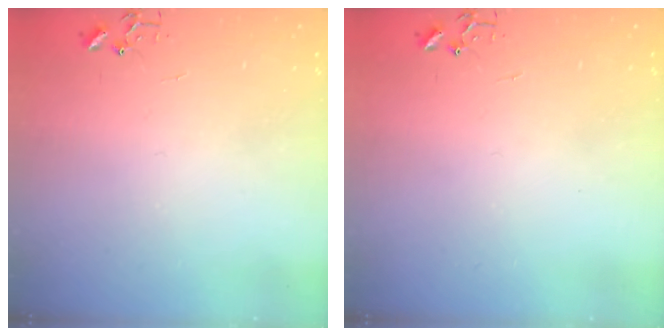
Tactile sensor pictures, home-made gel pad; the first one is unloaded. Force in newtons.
{"total": 0.0}